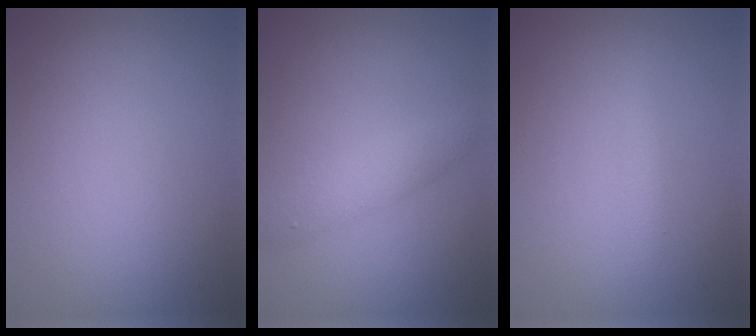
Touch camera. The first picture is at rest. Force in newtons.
{"total": 2.4, "press": 2.4, "slide": 0.1}
{"total": 1.0, "press": 1.0, "slide": 0.0}